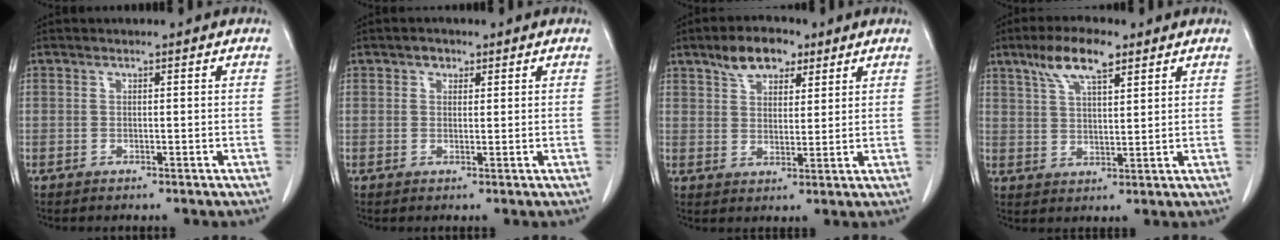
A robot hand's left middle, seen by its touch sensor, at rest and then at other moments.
{"total": 1.5, "force": [0.9, 1.1, 0.5], "torque": [-0.008, 0.001, 0.012]}
{"total": 6.9, "force": [4.5, 3.5, 3.9], "torque": [-0.067, 0.016, 0.079]}
{"total": 7.9, "force": [5.0, 2.2, 5.7], "torque": [-0.116, 0.013, 0.094]}